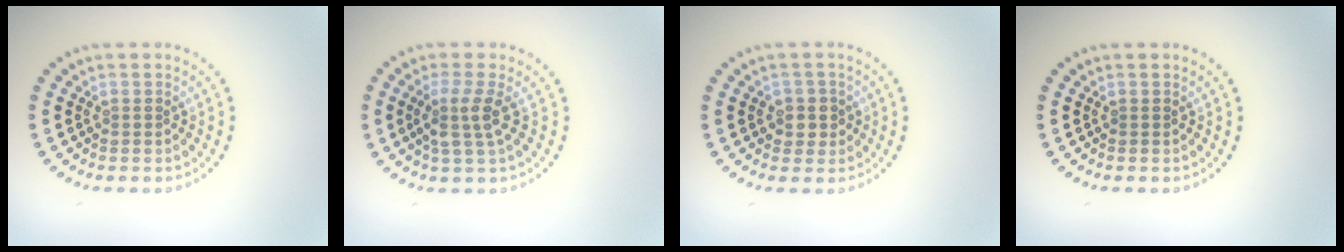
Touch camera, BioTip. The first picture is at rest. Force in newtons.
{"total": 2.7, "press": 2.2, "slide": 1.6}
{"total": 1.9, "press": 1.8, "slide": 0.8}
{"total": 0.0}